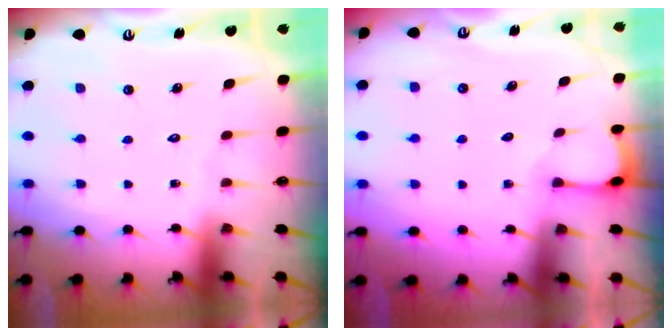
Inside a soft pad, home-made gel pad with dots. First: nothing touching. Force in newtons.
{"total": 1.9, "press": 1.9, "slide": 0.2}